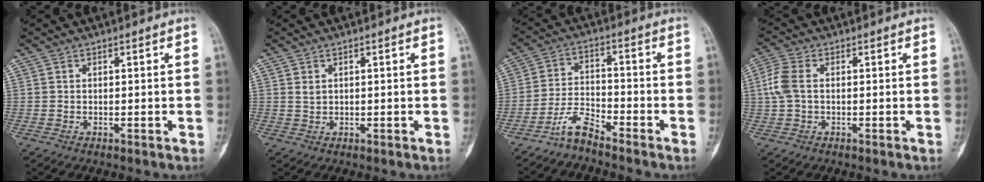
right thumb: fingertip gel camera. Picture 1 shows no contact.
{"total": 1.2, "force": [0.6, 0.8, 0.7], "torque": [-0.007, -0.002, 0.014]}
{"total": 5.2, "force": [-4.7, 1.0, 2.2], "torque": [-0.042, 0.038, -0.096]}
{"total": 4.7, "force": [0.3, 2.9, 3.7], "torque": [-0.107, 0.014, 0.003]}